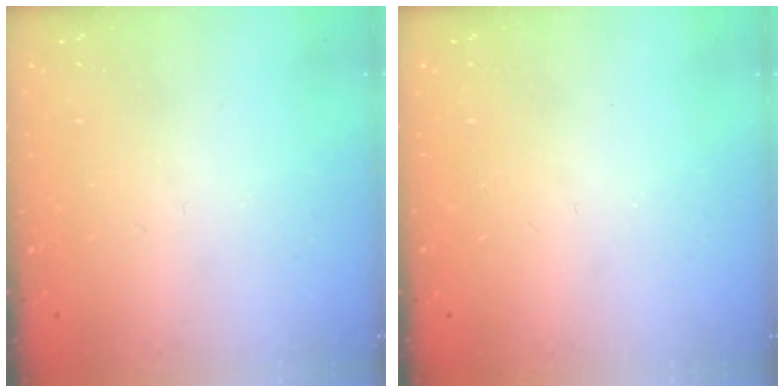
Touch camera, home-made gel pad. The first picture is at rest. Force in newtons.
{"total": 0.0}